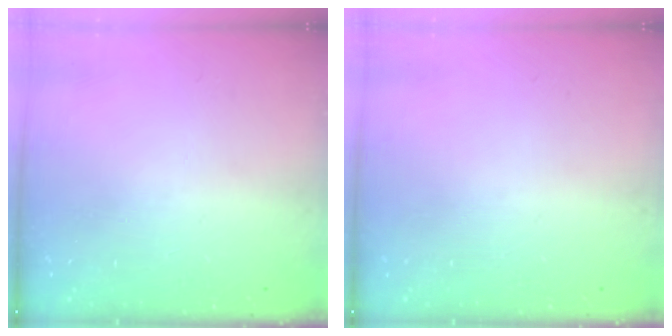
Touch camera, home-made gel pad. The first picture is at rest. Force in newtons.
{"total": 0.0}